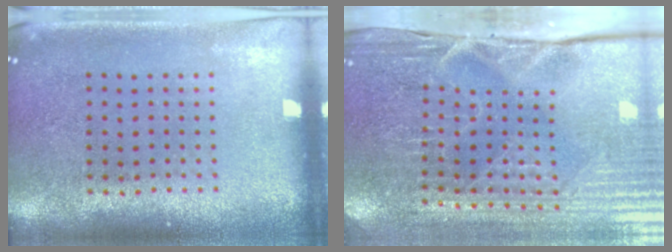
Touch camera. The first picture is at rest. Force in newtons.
{"total": 4.3, "press": 4.0, "slide": 1.5}